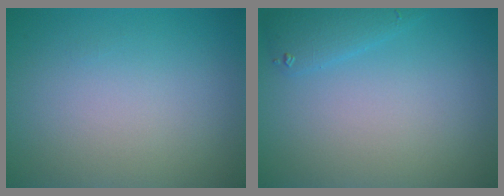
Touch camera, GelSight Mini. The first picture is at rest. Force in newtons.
{"total": 1.7, "press": 1.7, "slide": 0.2}